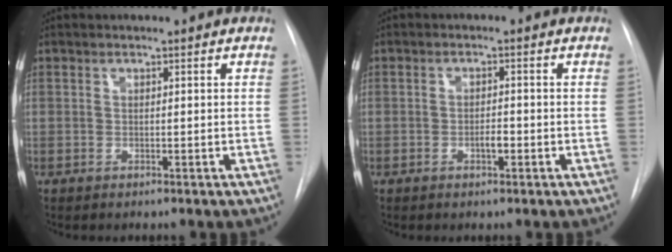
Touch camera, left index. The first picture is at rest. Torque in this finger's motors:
{"motor_torque": [0.11, 0.06, 0.04, 0.01]}